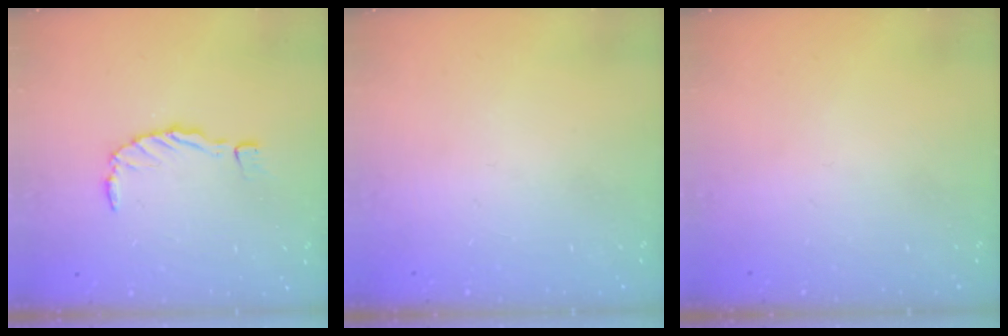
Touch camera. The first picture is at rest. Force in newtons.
{"total": 0.0}
{"total": 0.0}